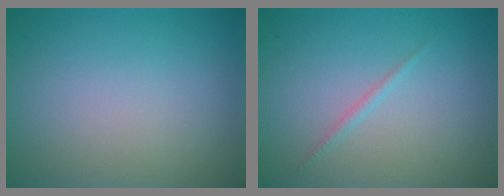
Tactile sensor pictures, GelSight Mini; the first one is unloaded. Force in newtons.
{"total": 0.7, "press": 0.7, "slide": 0.1}